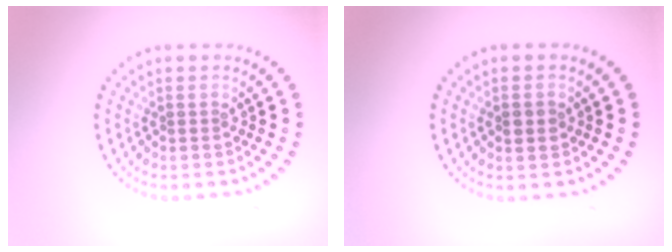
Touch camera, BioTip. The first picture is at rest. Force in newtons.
{"total": 1.7, "press": 1.7, "slide": 0.0}